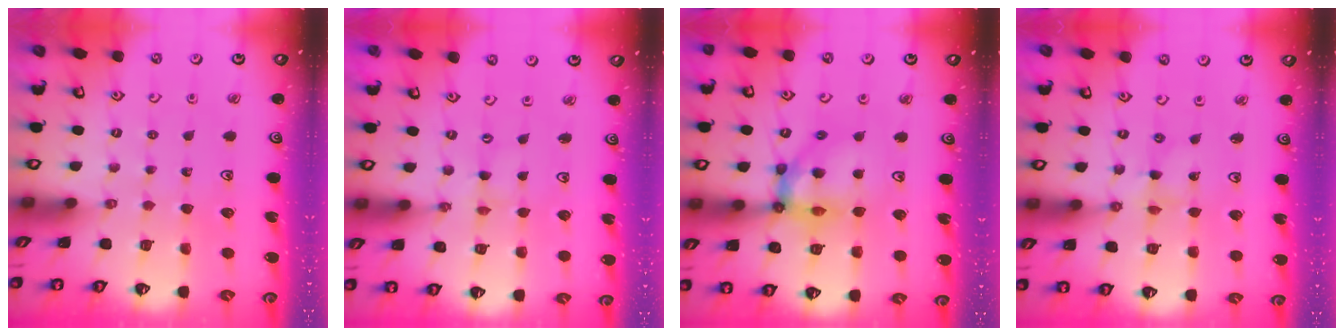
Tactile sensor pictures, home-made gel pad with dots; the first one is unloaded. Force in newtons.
{"total": 0.0}
{"total": 11.9, "press": 11.8, "slide": 1.4}
{"total": 1.4, "press": 1.4, "slide": 0.2}